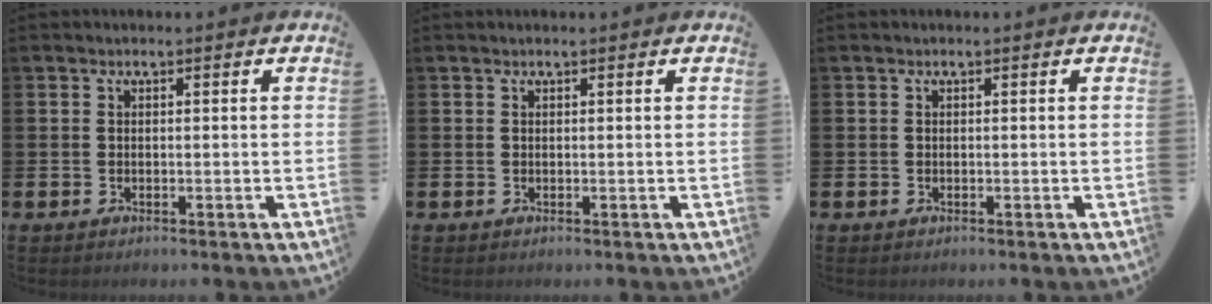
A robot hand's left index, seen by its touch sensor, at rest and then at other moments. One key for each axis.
{"total": 0.0}
{"total": 0.0}